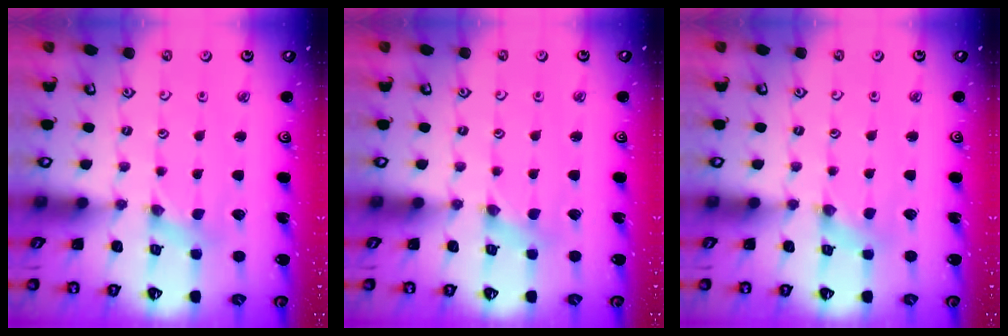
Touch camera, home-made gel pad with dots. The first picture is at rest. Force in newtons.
{"total": 0.0}
{"total": 1.1, "press": 1.1, "slide": 0.2}